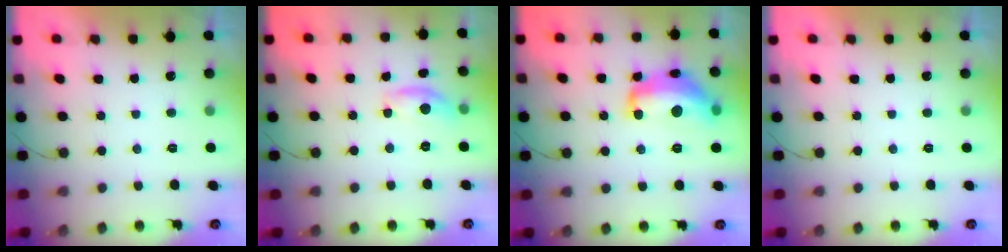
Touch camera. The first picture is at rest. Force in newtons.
{"total": 7.6, "press": 7.6, "slide": 0.6}
{"total": 15.0, "press": 15.0, "slide": 1.1}
{"total": 0.0}